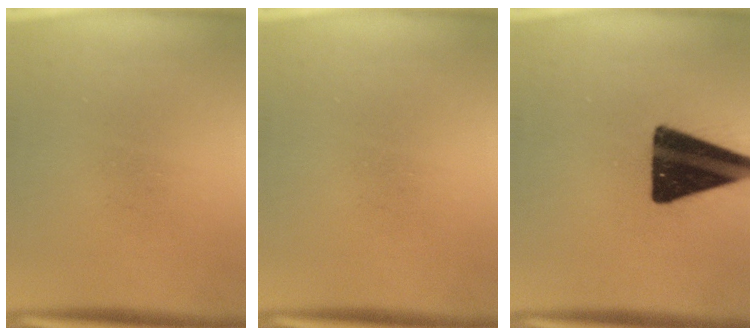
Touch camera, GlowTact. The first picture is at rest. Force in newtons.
{"total": 0.0}
{"total": 19.1}